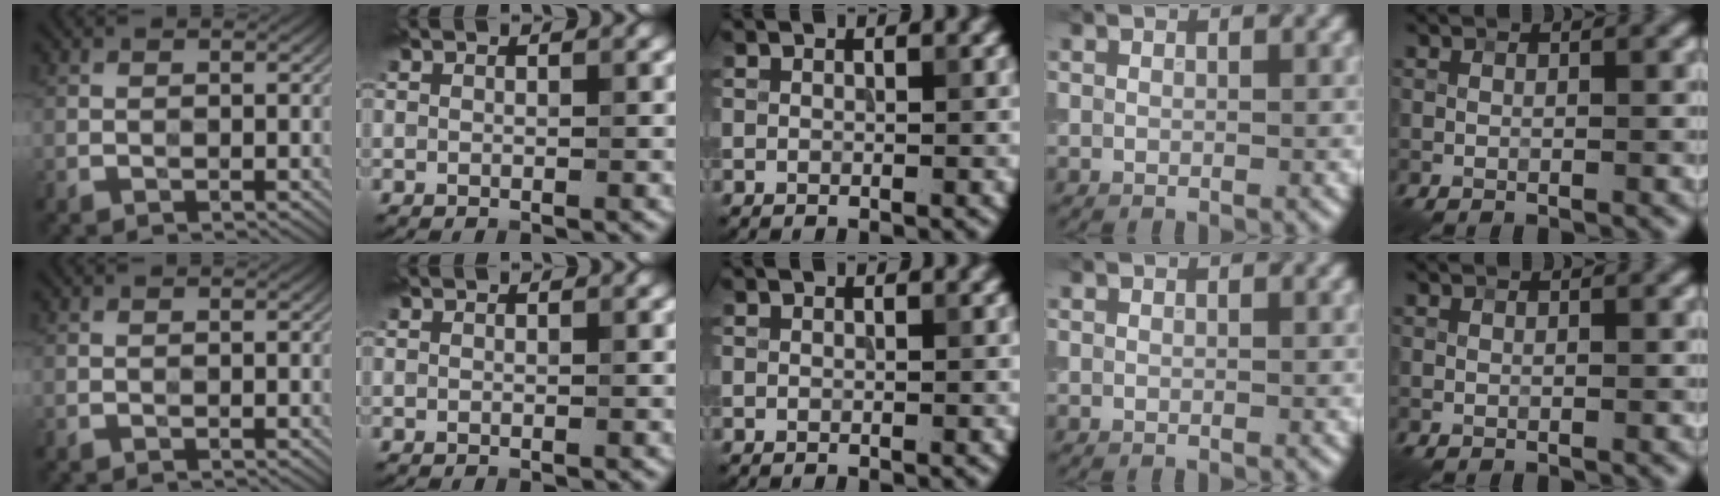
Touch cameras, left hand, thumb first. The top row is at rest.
{}